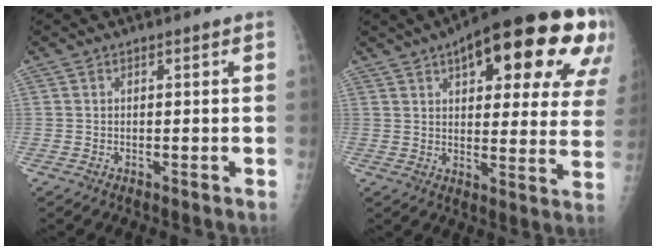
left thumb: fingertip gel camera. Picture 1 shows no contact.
{"total": 27.1, "force": [13.0, 9.9, 21.6], "torque": [-0.253, 0.001, 0.173]}